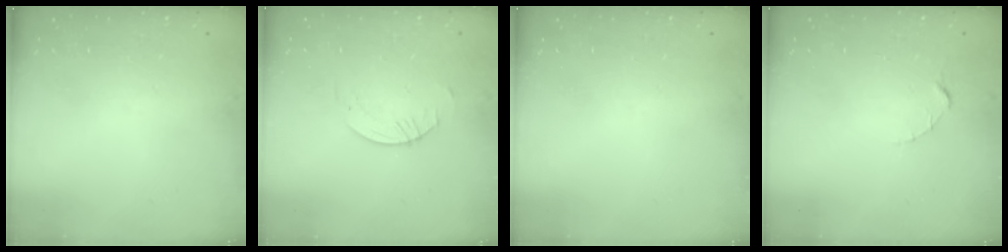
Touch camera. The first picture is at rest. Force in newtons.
{"total": 0.8, "press": 0.8, "slide": 0.2}
{"total": 0.0}
{"total": 1.5, "press": 1.5, "slide": 0.2}